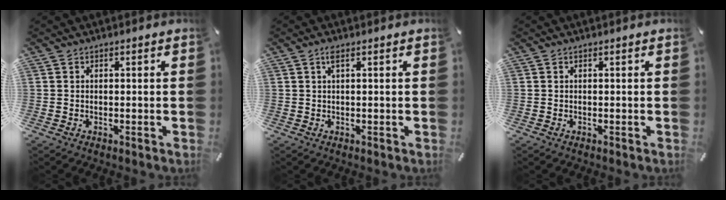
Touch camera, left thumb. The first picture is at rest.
{"total": 1.9, "force": [0.7, 0.3, 1.7], "torque": [-0.036, 0.003, 0.012]}
{"total": 0.0}